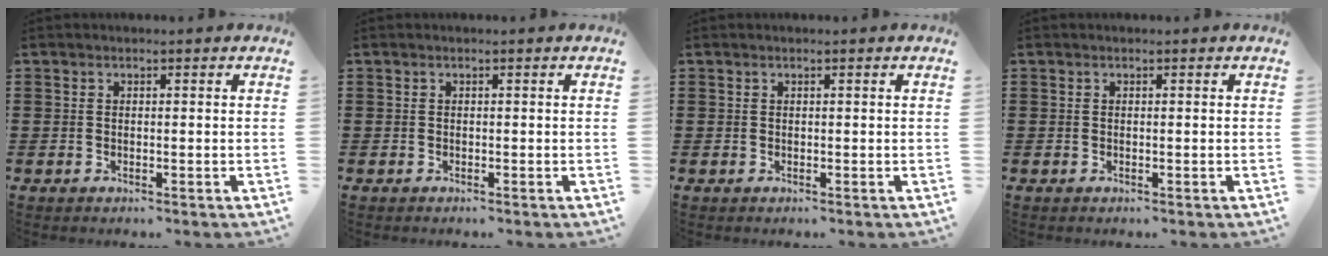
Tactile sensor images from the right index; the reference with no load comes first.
{"total": 0.0}
{"total": 0.0}
{"total": 0.0}